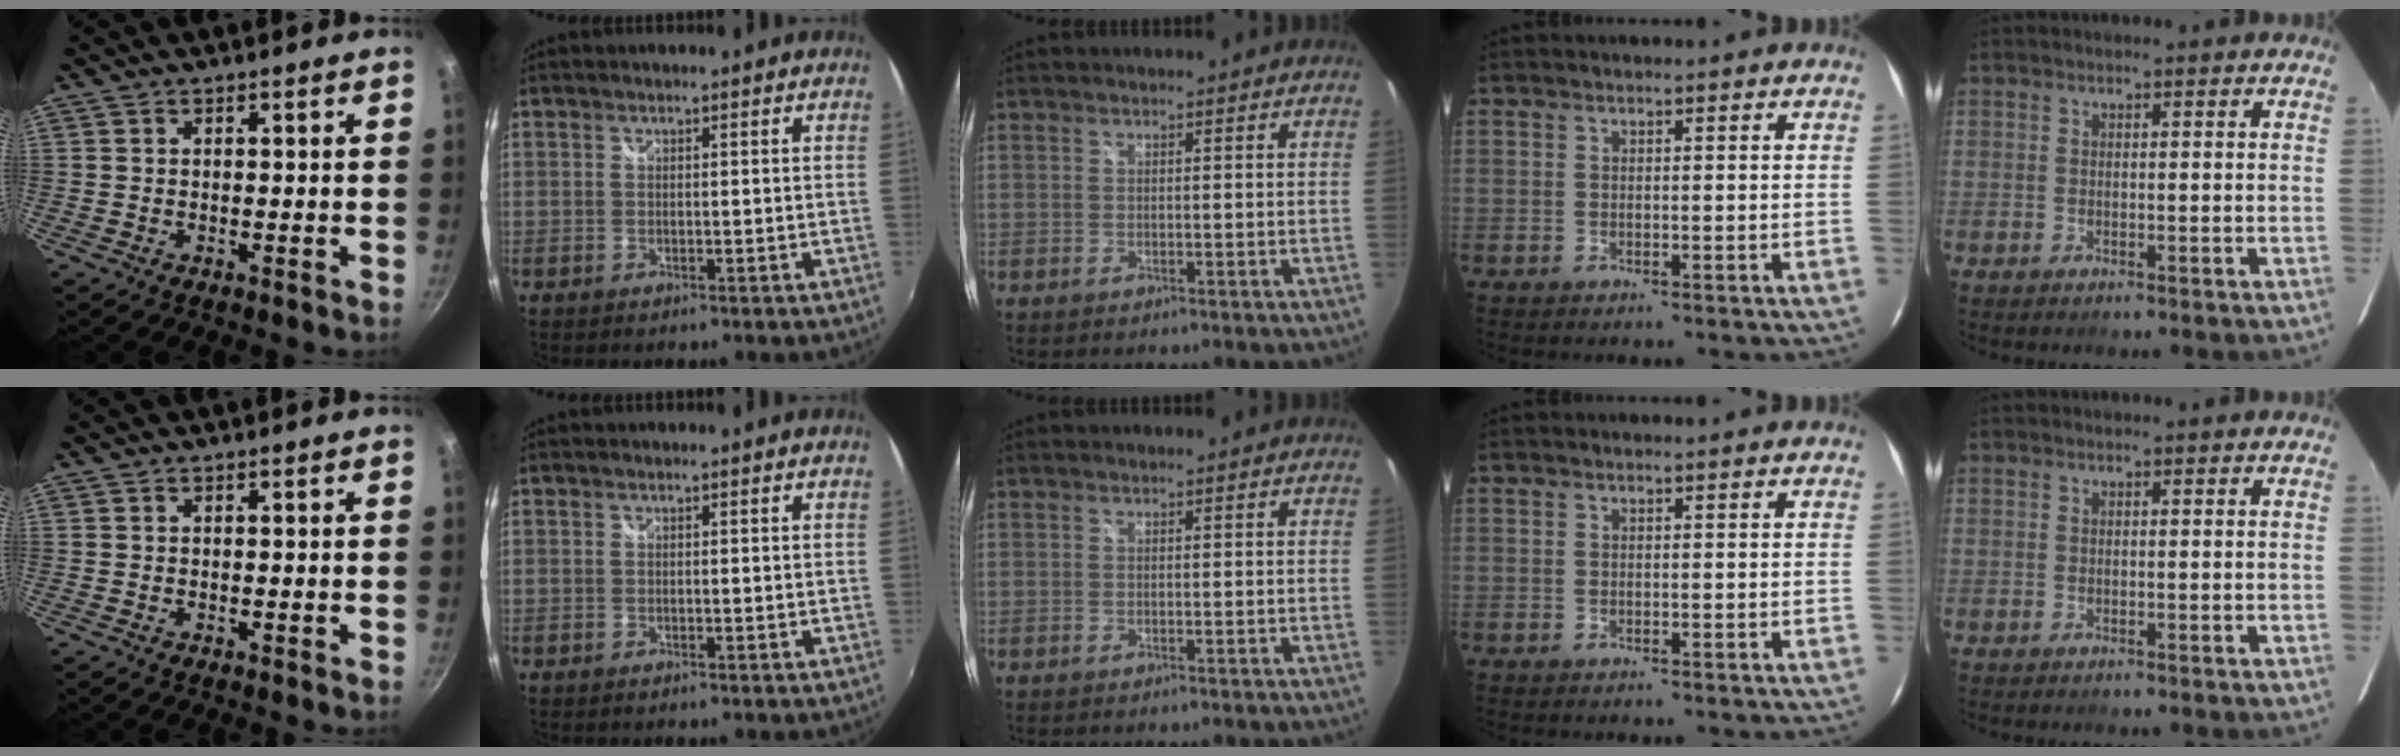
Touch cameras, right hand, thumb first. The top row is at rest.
{}